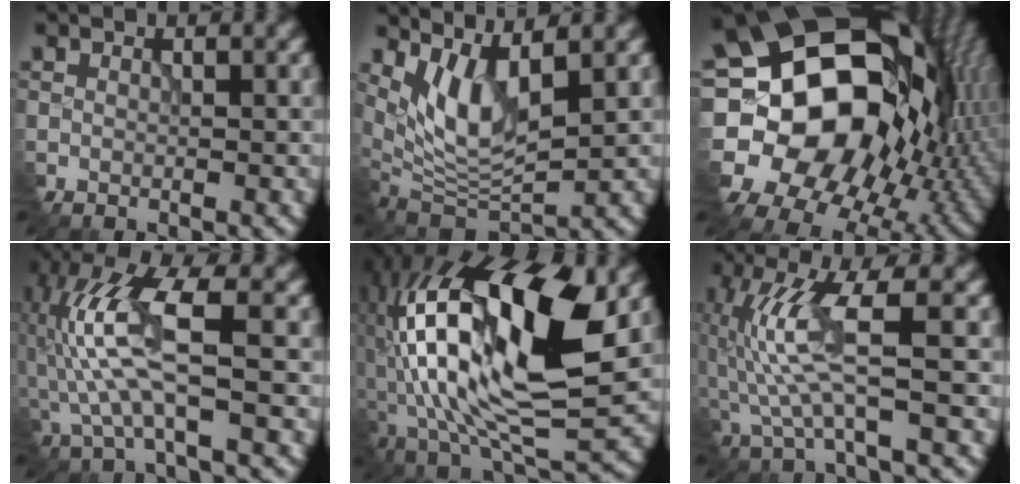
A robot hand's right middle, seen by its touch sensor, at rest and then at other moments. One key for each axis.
{"total": 5.6, "fx": 1.9, "fy": 2.2, "fz": 4.8, "tx": -0.095, "ty": -0.020, "tz": 0.047}
{"total": 21.8, "fx": 1.4, "fy": 17.2, "fz": 13.3, "tx": -0.240, "ty": 0.005, "tz": 0.021}
{"total": 7.7, "fx": -1.5, "fy": 1.9, "fz": 7.3, "tx": -0.175, "ty": 0.023, "tz": -0.027}
{"total": 17.6, "fx": 0.5, "fy": 7.8, "fz": 15.7, "tx": -0.288, "ty": 0.017, "tz": 0.000}
{"total": 6.1, "fx": -1.1, "fy": 0.9, "fz": 5.9, "tx": -0.139, "ty": 0.010, "tz": -0.013}